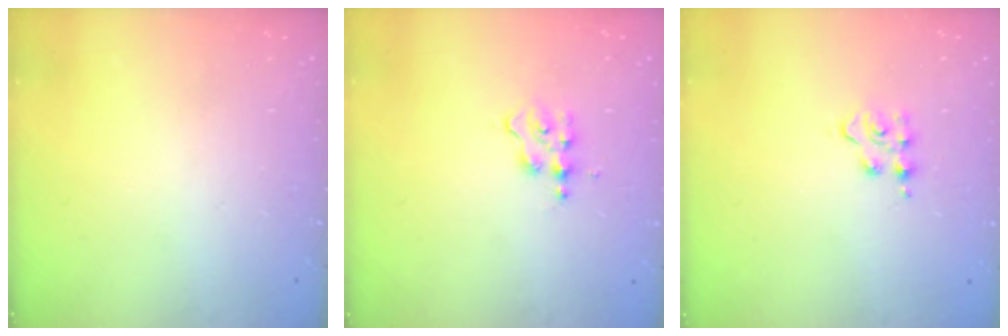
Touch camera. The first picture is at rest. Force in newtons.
{"total": 2.6, "press": 2.6, "slide": 0.3}
{"total": 3.8, "press": 3.8, "slide": 0.5}